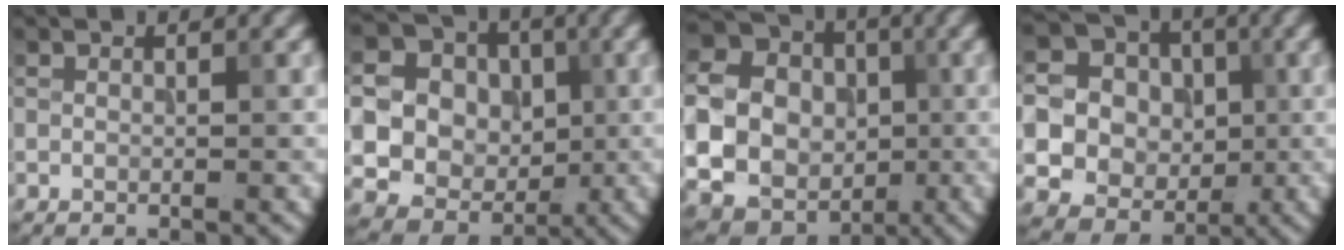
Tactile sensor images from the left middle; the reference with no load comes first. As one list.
[{"total": 16.4, "force": [1.5, 15.1, 6.3], "torque": [-0.163, 0.021, 0.010]}, {"total": 15.4, "force": [-0.8, 14.3, 5.8], "torque": [-0.168, 0.005, -0.034]}, {"total": 13.7, "force": [0.1, 12.9, 4.6], "torque": [-0.139, 0.026, -0.018]}]